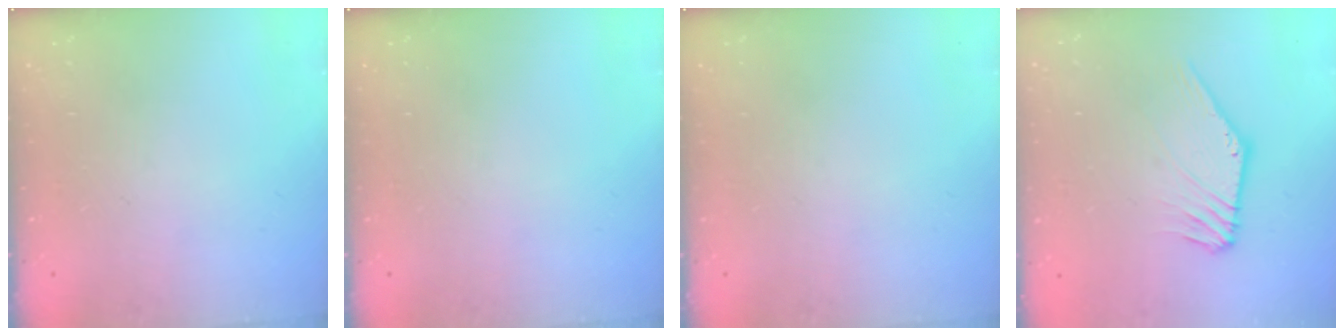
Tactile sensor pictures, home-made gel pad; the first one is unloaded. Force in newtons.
{"total": 0.0}
{"total": 0.0}
{"total": 3.8, "press": 3.7, "slide": 0.2}